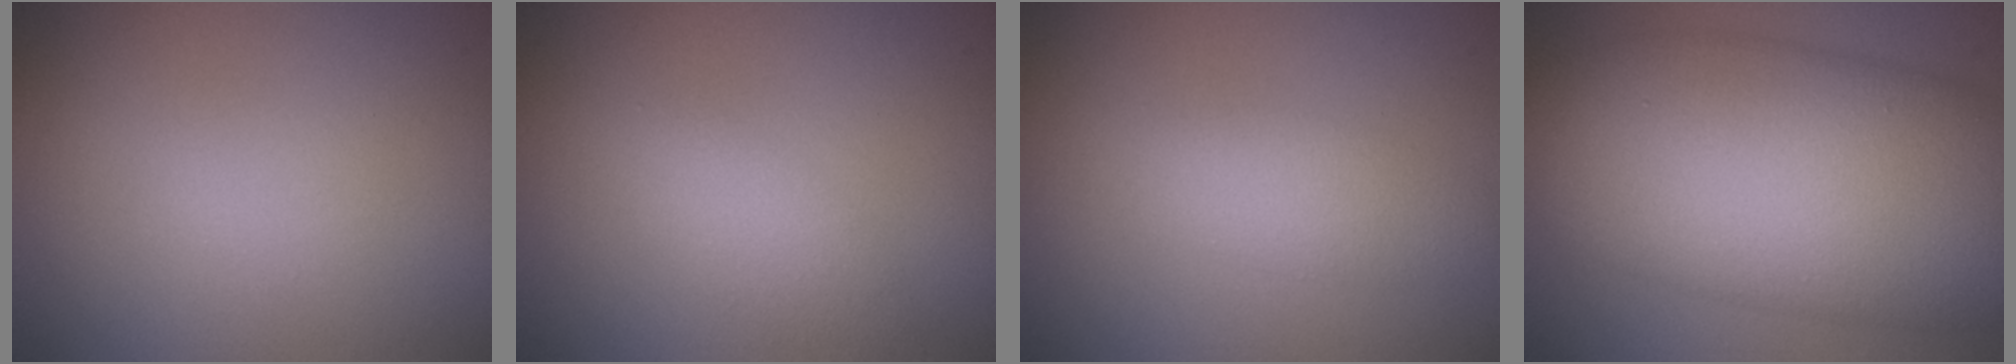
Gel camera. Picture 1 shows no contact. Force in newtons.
{"total": 2.0, "press": 2.0, "slide": 0.1}
{"total": 2.3, "press": 2.3, "slide": 0.0}
{"total": 14.4, "press": 14.4, "slide": 0.5}